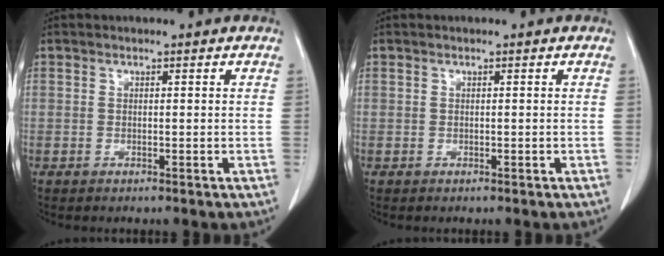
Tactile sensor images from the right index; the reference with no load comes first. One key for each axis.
{"total": 0.0}